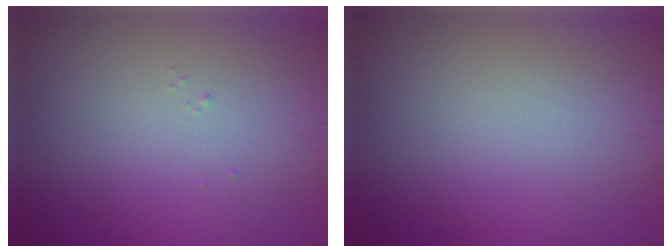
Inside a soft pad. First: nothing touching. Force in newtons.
{"total": 0.0}